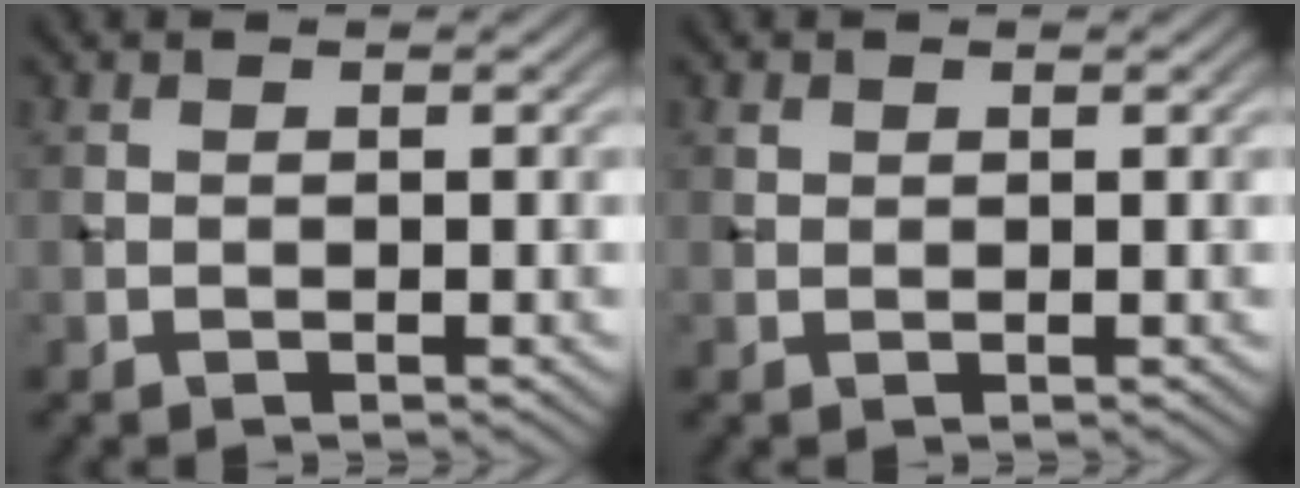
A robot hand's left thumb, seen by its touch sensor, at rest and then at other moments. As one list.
[{"total": 0.6, "force": [0.4, 0.4, 0.2], "torque": [-0.003, -0.002, 0.009]}]